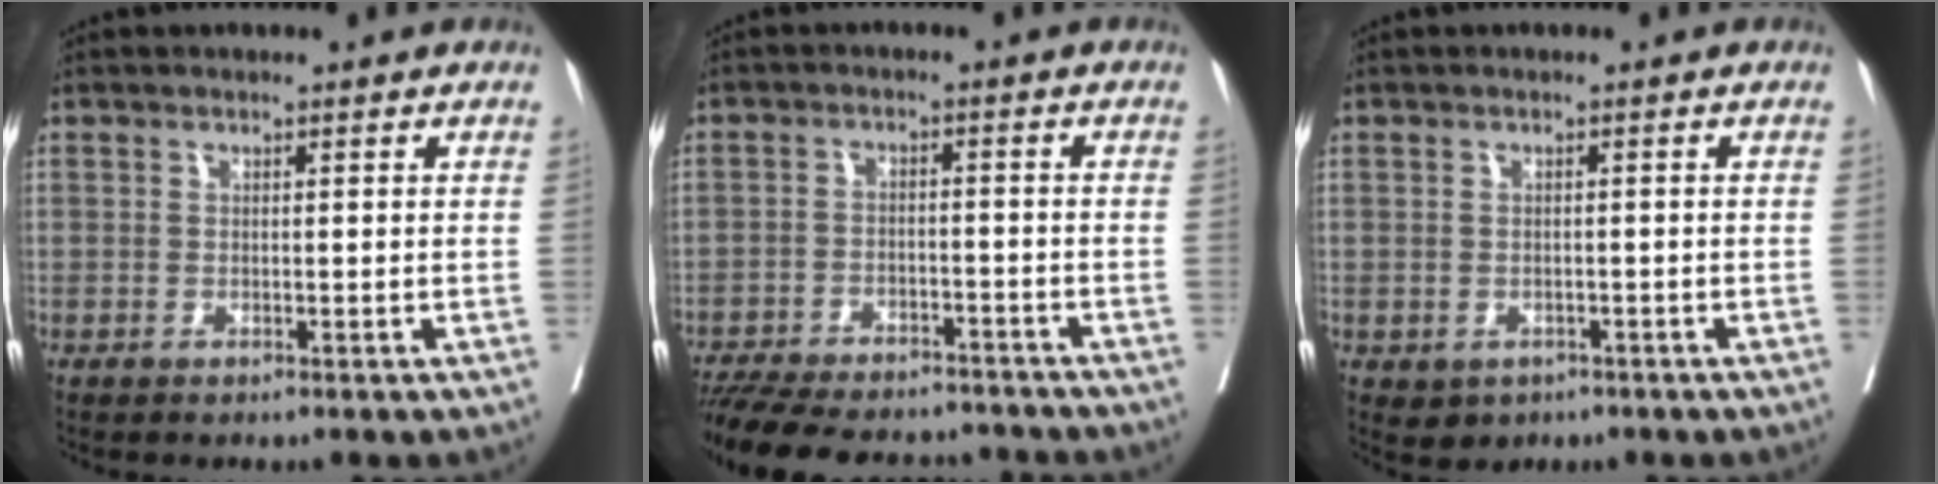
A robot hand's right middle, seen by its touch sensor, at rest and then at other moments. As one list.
[{"total": 17.6, "force": [-15.8, 4.5, 6.4], "torque": [-0.158, -0.013, -0.224]}, {"total": 3.0, "force": [-1.6, 2.3, 0.8], "torque": [-0.015, 0.000, -0.014]}]